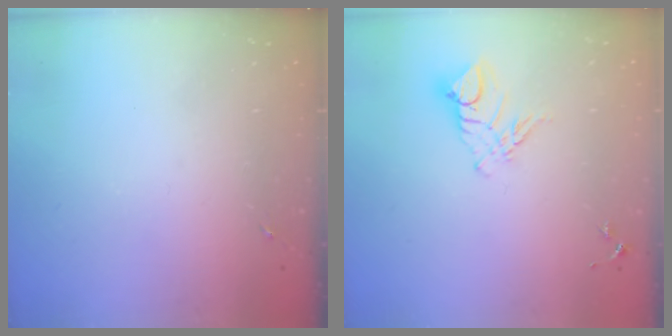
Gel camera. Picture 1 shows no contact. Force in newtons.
{"total": 9.4, "press": 9.4, "slide": 0.9}